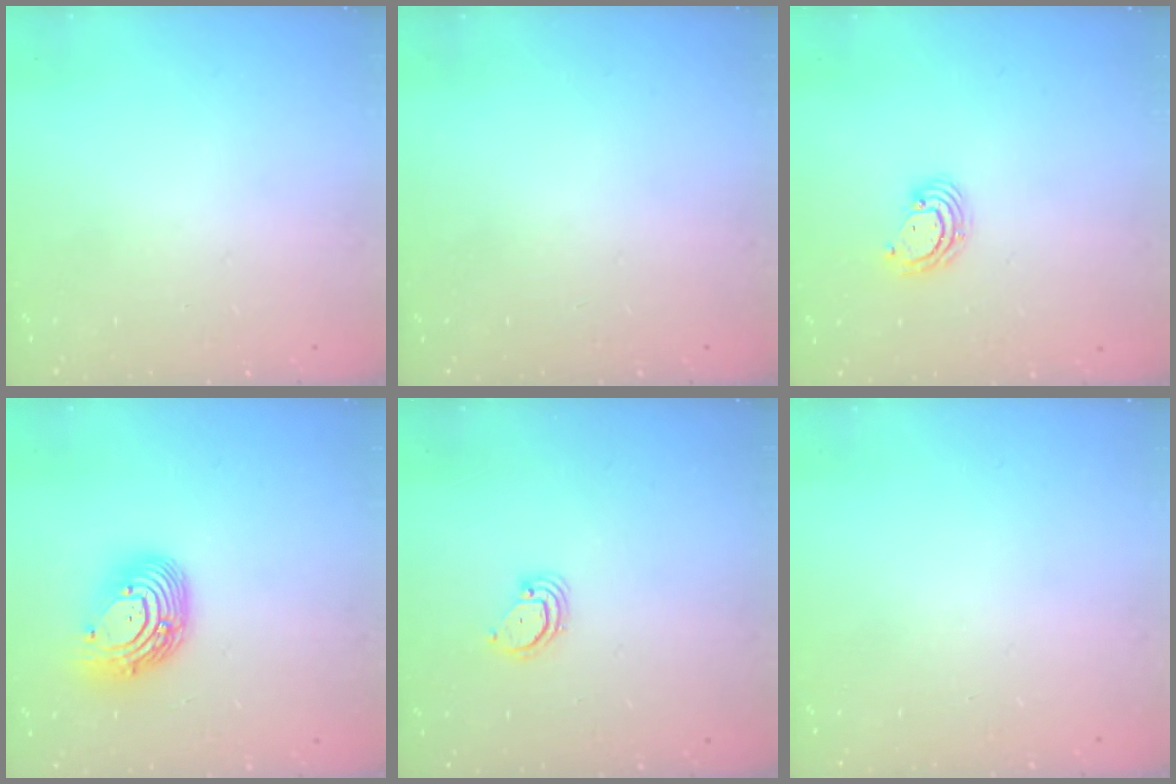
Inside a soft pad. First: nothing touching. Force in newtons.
{"total": 0.0}
{"total": 4.6, "press": 4.6, "slide": 0.2}
{"total": 12.8, "press": 12.8, "slide": 1.2}
{"total": 3.0, "press": 3.0, "slide": 0.2}
{"total": 0.0}